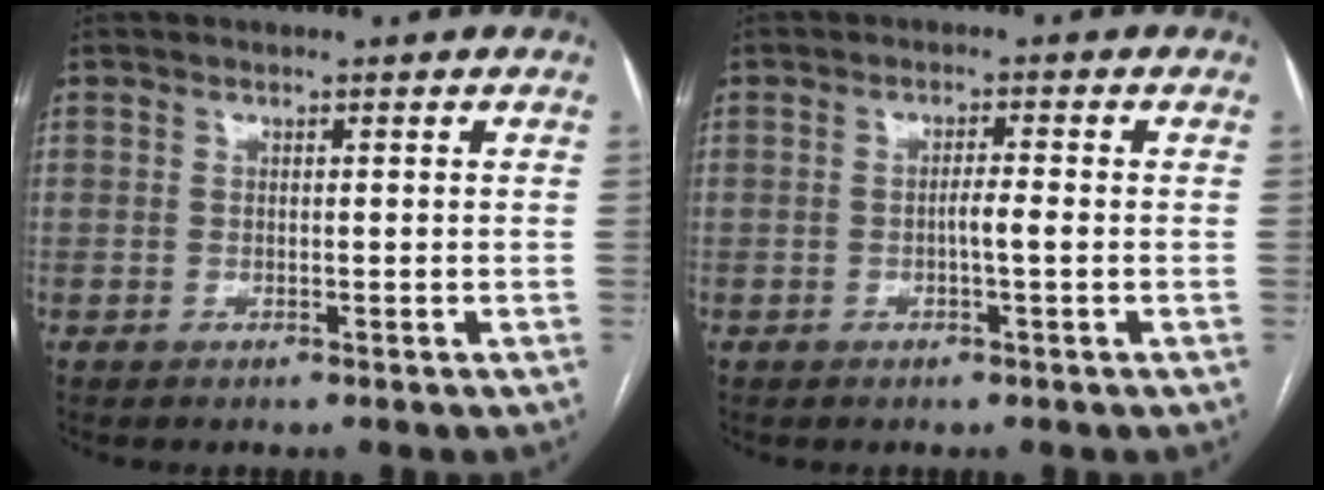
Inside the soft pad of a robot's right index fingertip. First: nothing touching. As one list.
[{"total": 2.3, "force": [-0.5, 0.0, 2.2], "torque": [-0.038, 0.001, -0.009]}]